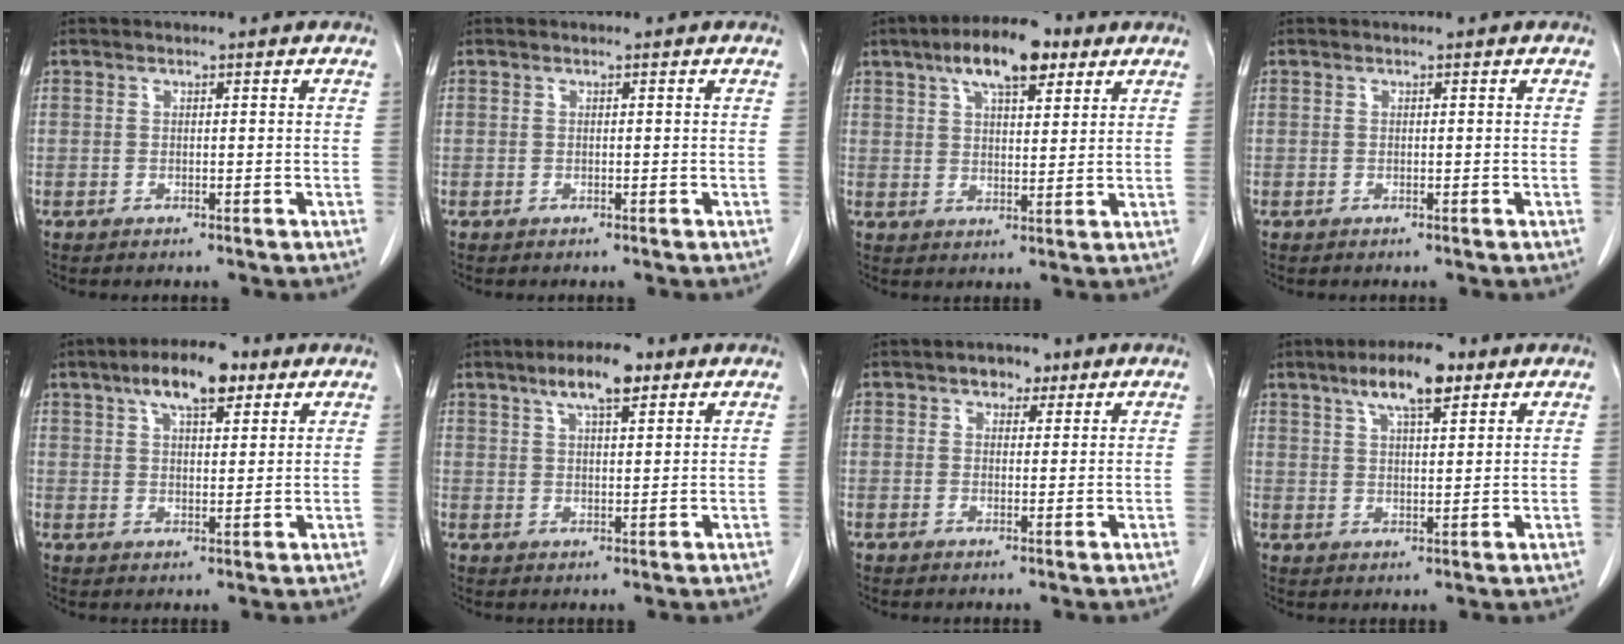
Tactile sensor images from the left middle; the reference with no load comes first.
{"total": 0.0}
{"total": 10.1, "force": [6.0, 3.5, 7.4], "torque": [-0.128, 0.021, 0.097]}
{"total": 0.0}
{"total": 8.8, "force": [5.2, 3.1, 6.4], "torque": [-0.112, 0.018, 0.085]}
{"total": 6.8, "force": [4.2, 1.7, 5.0], "torque": [-0.093, 0.010, 0.068]}
{"total": 2.9, "force": [1.7, 1.9, 1.4], "torque": [-0.022, 0.008, 0.024]}
{"total": 8.1, "force": [4.9, 2.0, 6.1], "torque": [-0.111, 0.012, 0.083]}